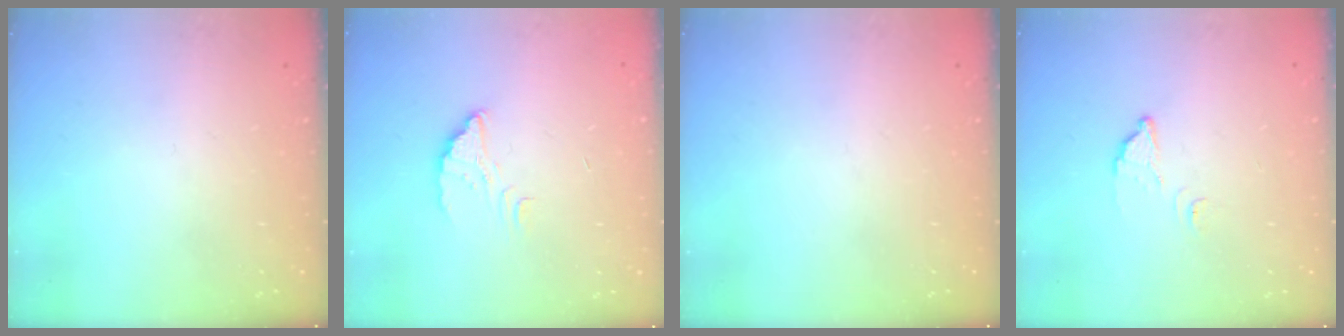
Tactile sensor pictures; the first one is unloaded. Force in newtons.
{"total": 2.2, "press": 2.2, "slide": 0.1}
{"total": 0.0}
{"total": 2.1, "press": 2.1, "slide": 0.1}